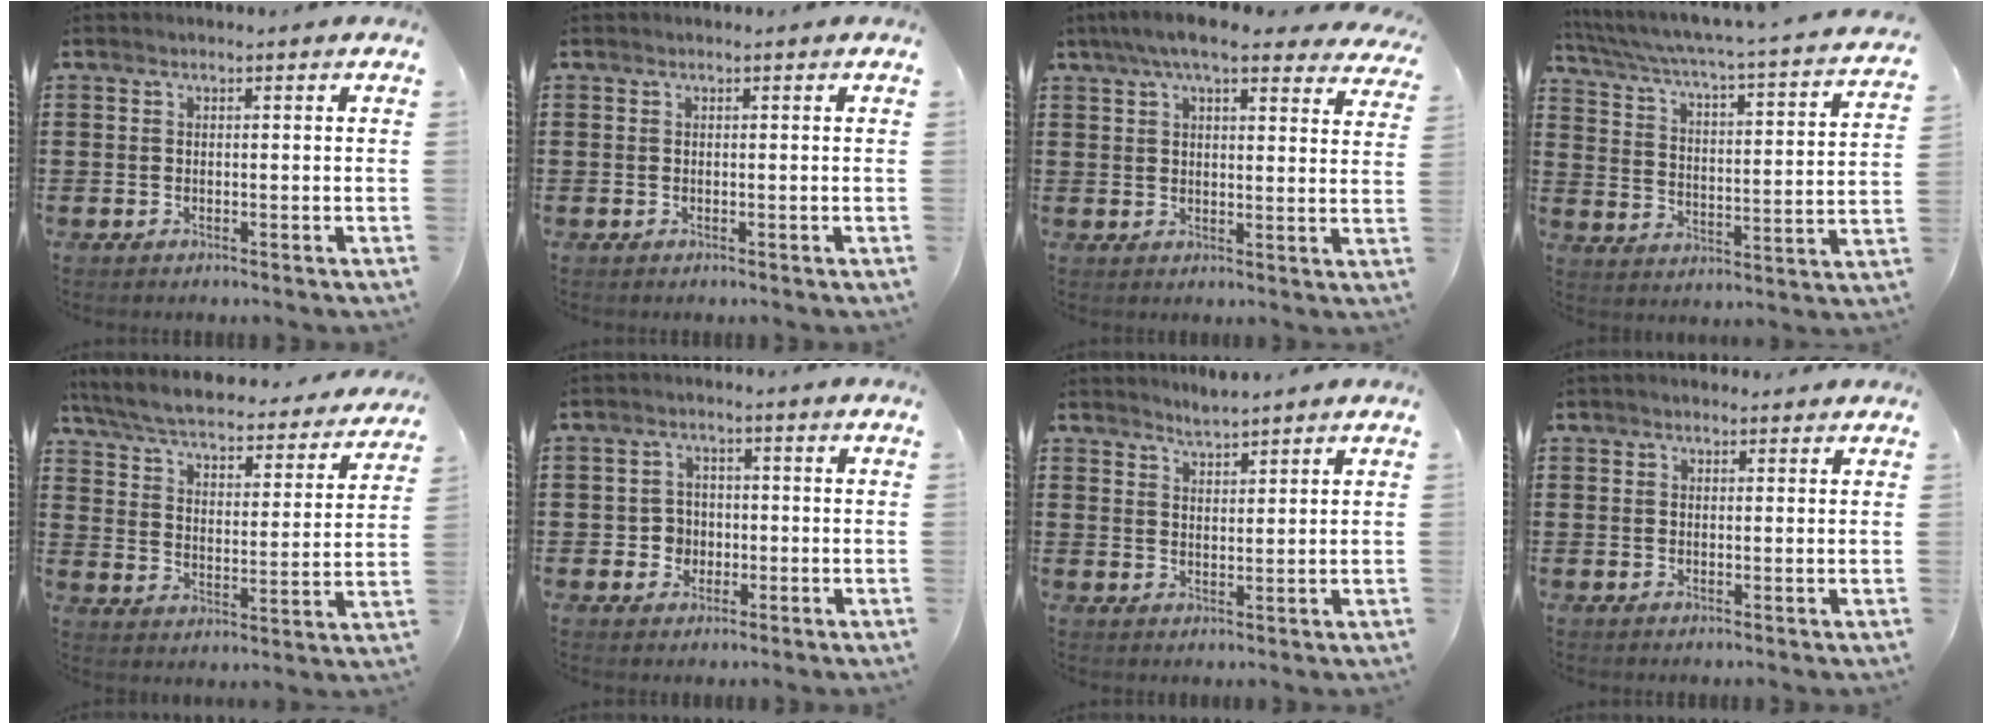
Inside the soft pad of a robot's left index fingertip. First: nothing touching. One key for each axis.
{"total": 0.0}
{"total": 7.7, "fx": 6.2, "fy": 1.1, "fz": 4.3, "tx": -0.093, "ty": -0.013, "tz": 0.111}
{"total": 3.0, "fx": 2.3, "fy": -0.2, "fz": 1.9, "tx": -0.054, "ty": -0.038, "tz": 0.024}
{"total": 5.1, "fx": 4.7, "fy": 0.4, "fz": 2.1, "tx": -0.063, "ty": -0.036, "tz": 0.075}
{"total": 3.3, "fx": -0.7, "fy": 3.0, "fz": 1.2, "tx": -0.033, "ty": 0.004, "tz": -0.017}
{"total": 2.6, "fx": 2.6, "fy": -0.2, "fz": 0.0, "tx": -0.007, "ty": -0.005, "tz": 0.050}
{"total": 1.1, "fx": 1.0, "fy": 0.2, "fz": 0.3, "tx": -0.006, "ty": 0.001, "tz": 0.020}